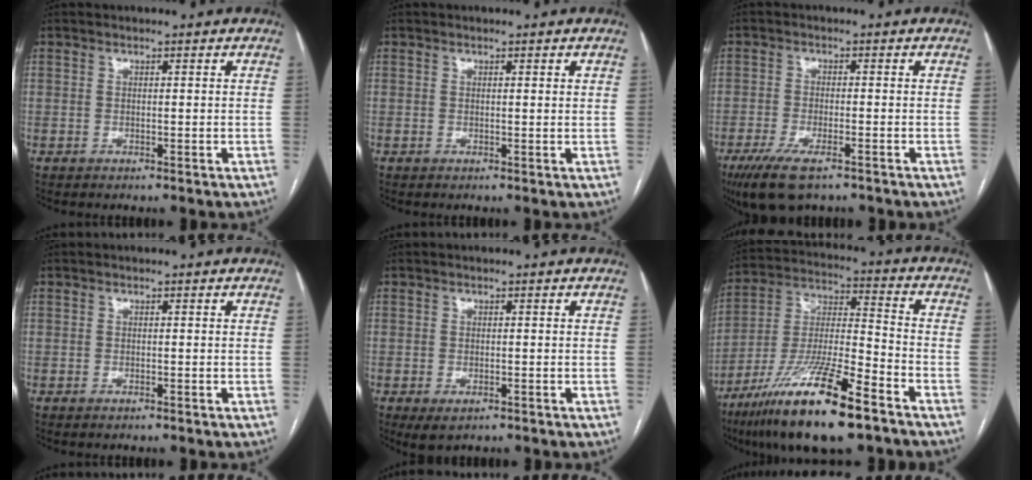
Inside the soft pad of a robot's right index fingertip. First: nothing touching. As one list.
[{"total": 0.8, "force": [0.5, 0.1, 0.7], "torque": [-0.011, 0.001, 0.005]}, {"total": 8.4, "force": [-5.7, 2.4, 5.8], "torque": [-0.105, -0.019, -0.093]}, {"total": 0.0}, {"total": 2.7, "force": [-1.3, 1.3, 2.0], "torque": [-0.037, -0.007, -0.012]}, {"total": 19.5, "force": [-12.3, 2.6, 14.9], "torque": [-0.296, -0.034, -0.221]}]